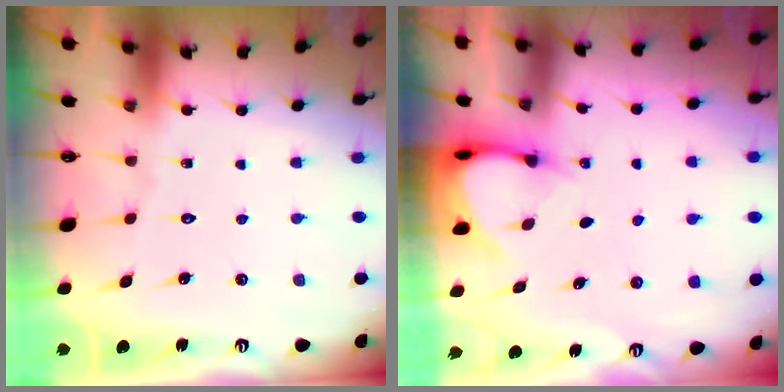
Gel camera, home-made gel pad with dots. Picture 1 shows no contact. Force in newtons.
{"total": 3.8, "press": 3.8, "slide": 0.3}